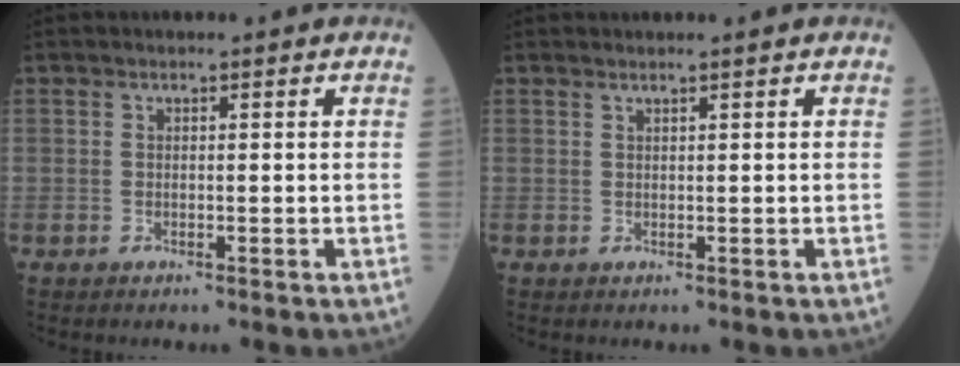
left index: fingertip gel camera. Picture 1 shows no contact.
{"total": 0.6, "force": [0.5, -0.2, 0.3], "torque": [-0.014, -0.003, 0.014]}